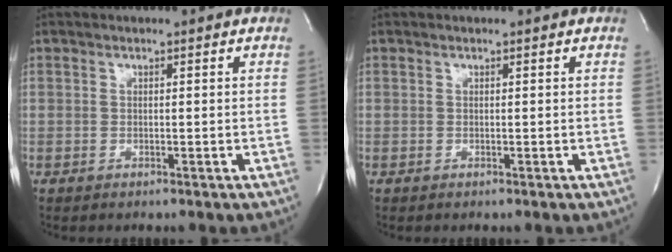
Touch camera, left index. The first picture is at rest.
{"total": 0.0}